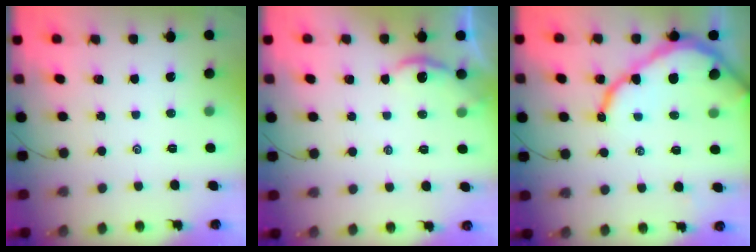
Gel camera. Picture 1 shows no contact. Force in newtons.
{"total": 2.9, "press": 2.9, "slide": 0.1}
{"total": 11.9, "press": 11.8, "slide": 1.3}